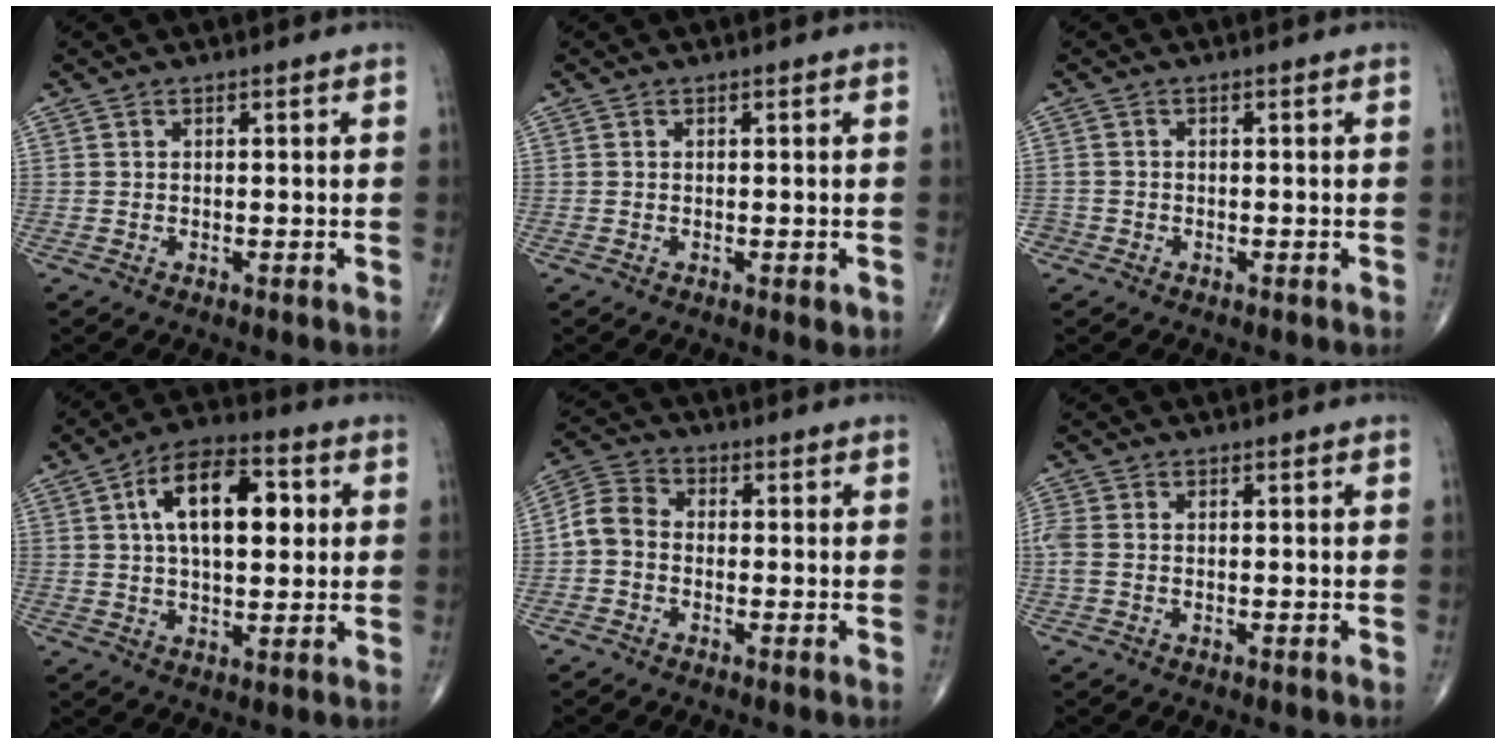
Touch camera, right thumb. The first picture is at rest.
{"total": 1.1, "force": [-0.3, 0.6, 0.9], "torque": [-0.004, -0.001, -0.005]}
{"total": 1.4, "force": [-0.8, 1.2, 0.0], "torque": [0.004, 0.005, -0.020]}
{"total": 14.9, "force": [3.6, 7.6, 12.3], "torque": [-0.182, 0.010, 0.054]}
{"total": 5.7, "force": [-1.0, 4.5, 3.4], "torque": [-0.054, 0.019, -0.037]}
{"total": 2.8, "force": [0.0, 1.9, 2.0], "torque": [-0.073, 0.006, -0.001]}